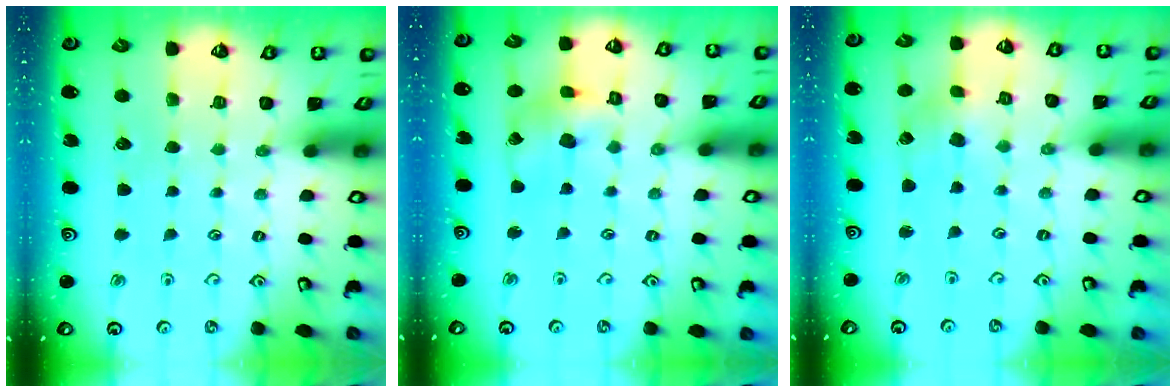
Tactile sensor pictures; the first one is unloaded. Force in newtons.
{"total": 9.9, "press": 9.8, "slide": 1.1}
{"total": 2.3, "press": 2.3, "slide": 0.6}